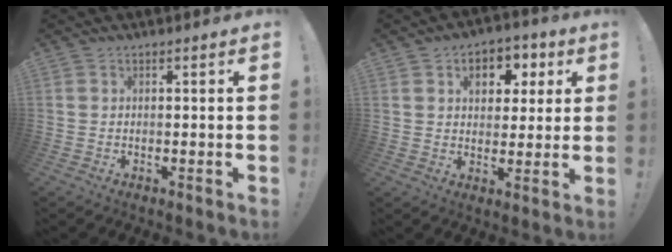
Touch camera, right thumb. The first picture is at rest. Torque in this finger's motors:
{"motor_torque": [0.10, 0.25, 0.57, 0.66, 0.00]}